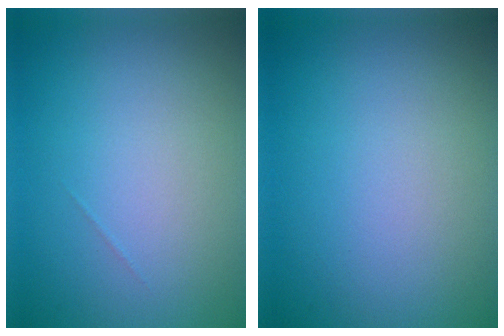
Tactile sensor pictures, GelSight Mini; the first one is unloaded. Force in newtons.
{"total": 0.0}